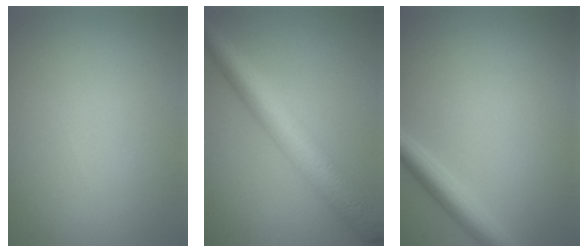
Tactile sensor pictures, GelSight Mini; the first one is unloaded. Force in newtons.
{"total": 6.1, "press": 6.1, "slide": 0.1}
{"total": 3.0, "press": 3.0, "slide": 0.2}